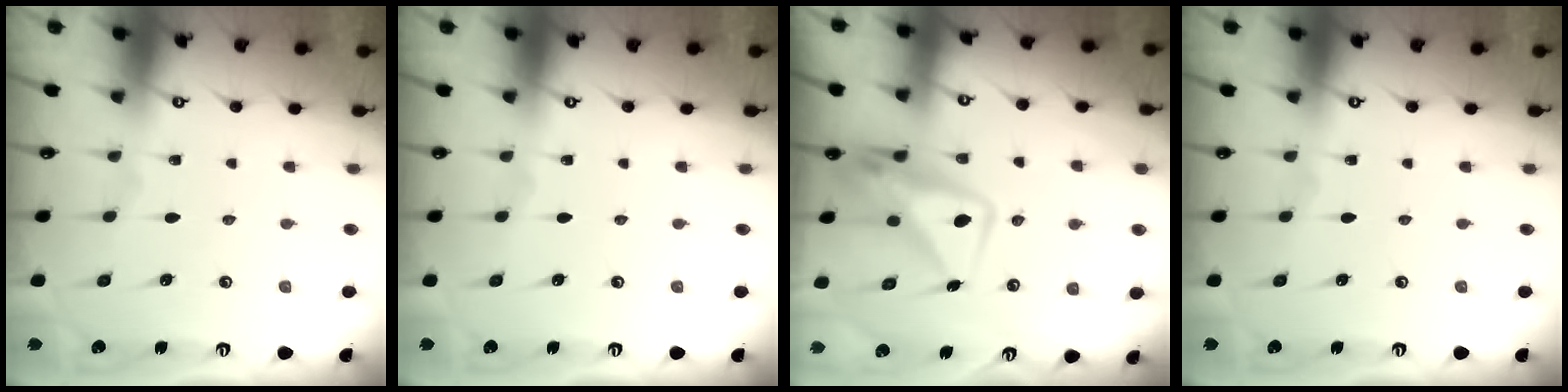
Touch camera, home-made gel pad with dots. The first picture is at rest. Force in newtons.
{"total": 0.0}
{"total": 10.9, "press": 10.9, "slide": 1.0}
{"total": 0.0}